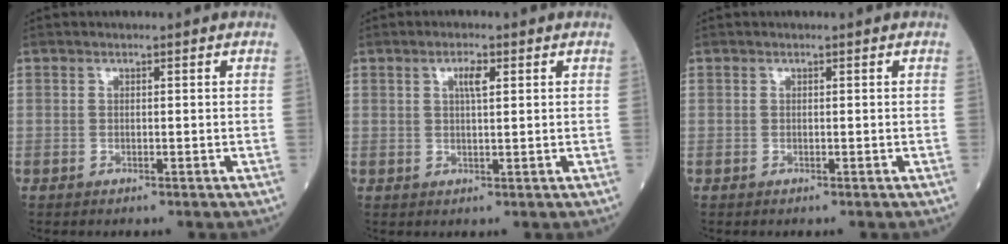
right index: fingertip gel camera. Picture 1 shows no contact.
{"total": 2.5, "force": [1.0, 0.5, 2.3], "torque": [-0.046, 0.001, 0.019]}
{"total": 0.0}